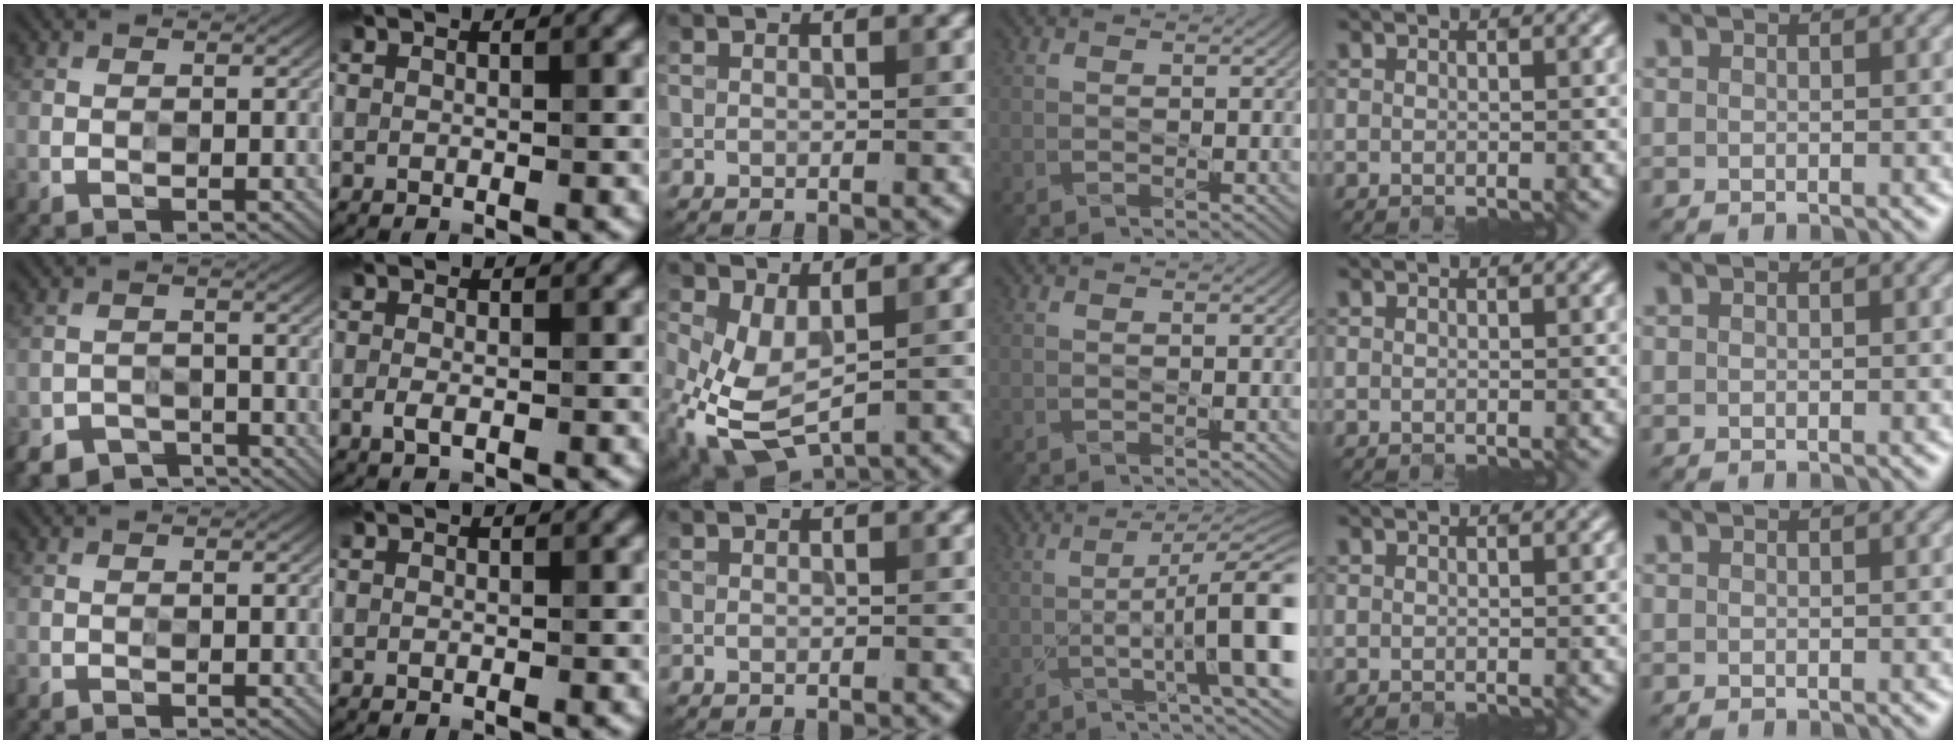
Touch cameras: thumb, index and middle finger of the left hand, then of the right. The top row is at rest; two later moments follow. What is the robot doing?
{"motion": "close", "object": "glasses case"}